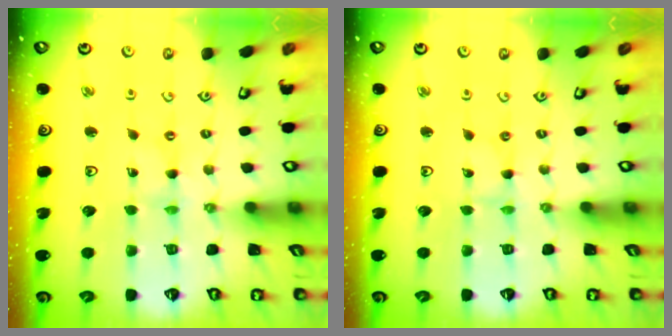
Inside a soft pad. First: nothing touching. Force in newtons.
{"total": 0.0}